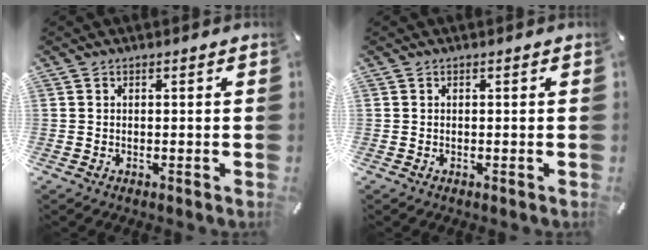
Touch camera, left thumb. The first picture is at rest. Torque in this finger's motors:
{"motor_torque": [0.00, 0.00, 0.00, 0.00, 0.00]}